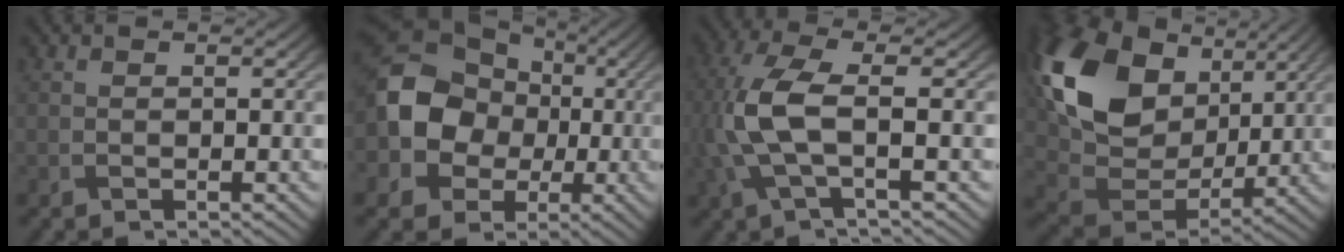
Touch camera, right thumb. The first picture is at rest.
{"total": 11.9, "force": [-0.8, 9.9, 6.5], "torque": [-0.136, 0.000, -0.038]}
{"total": 8.2, "force": [-0.5, 2.8, 7.6], "torque": [-0.193, 0.001, -0.015]}
{"total": 17.6, "force": [6.5, 12.1, 10.9], "torque": [-0.257, 0.023, 0.127]}